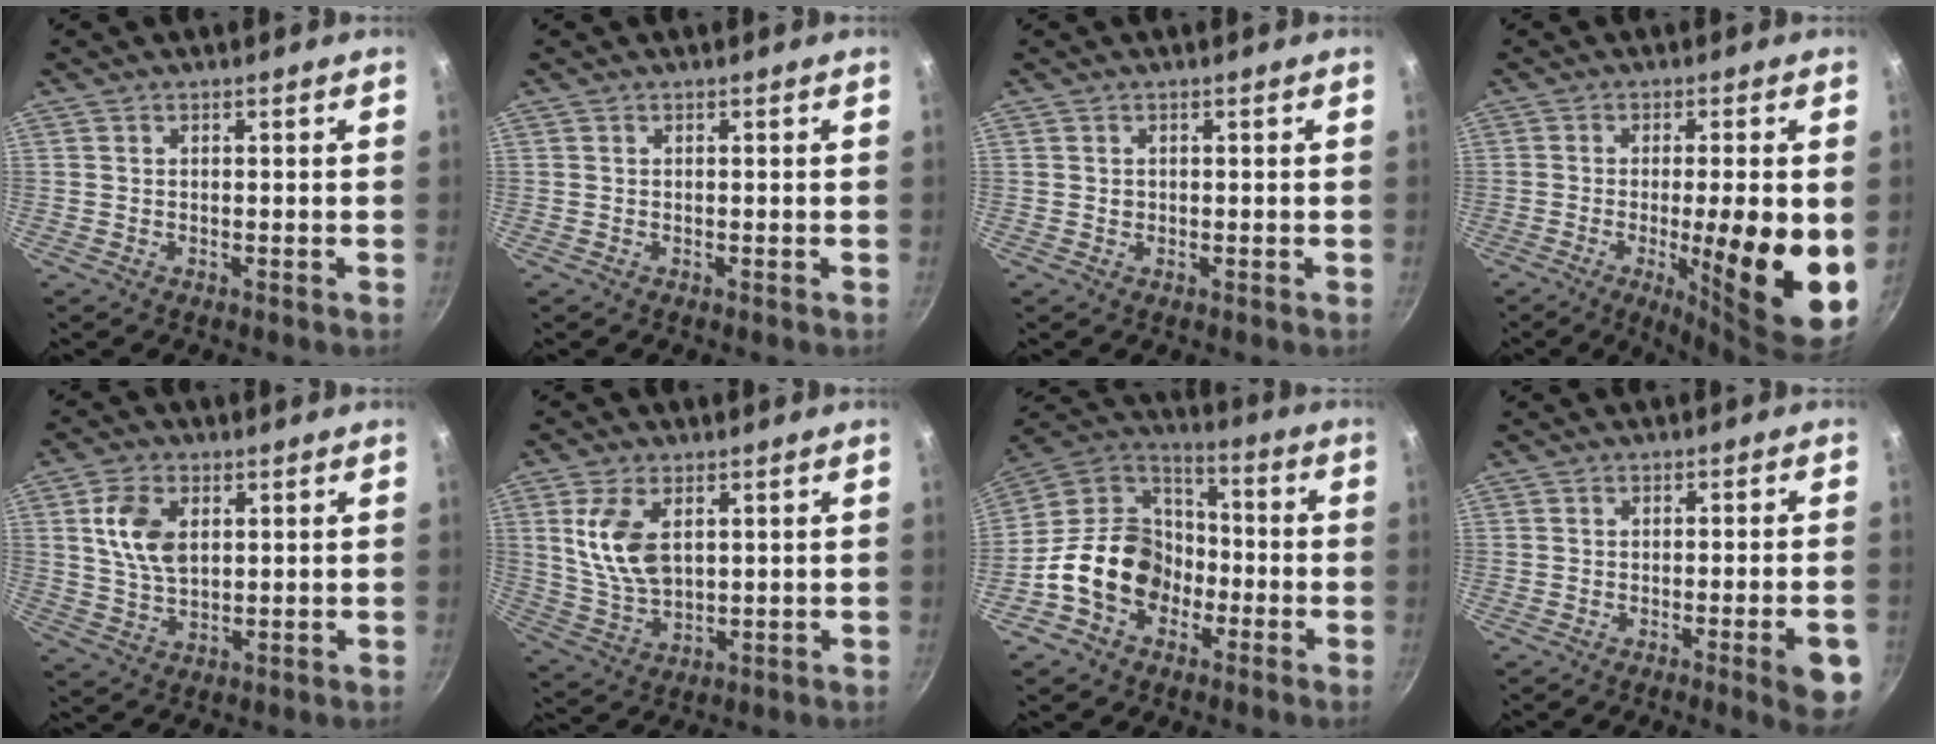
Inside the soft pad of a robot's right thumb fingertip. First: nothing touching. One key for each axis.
{"total": 0.0}
{"total": 0.6, "fx": 0.1, "fy": 0.6, "fz": 0.2, "tx": 0.000, "ty": 0.002, "tz": 0.001}
{"total": 15.9, "fx": -2.4, "fy": 2.8, "fz": 15.5, "tx": -0.226, "ty": -0.011, "tz": -0.030}
{"total": 8.9, "fx": 2.3, "fy": 5.5, "fz": 6.5, "tx": -0.114, "ty": -0.007, "tz": 0.045}
{"total": 10.4, "fx": 2.8, "fy": 6.0, "fz": 8.0, "tx": -0.152, "ty": -0.021, "tz": 0.064}
{"total": 16.8, "fx": -5.5, "fy": 13.0, "fz": 9.0, "tx": -0.113, "ty": 0.062, "tz": -0.113}
{"total": 7.2, "fx": -2.9, "fy": 1.0, "fz": 6.5, "tx": -0.073, "ty": 0.010, "tz": -0.035}